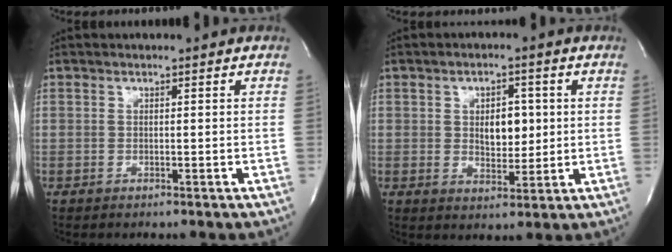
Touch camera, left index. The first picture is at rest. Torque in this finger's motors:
{"motor_torque": [0.12, 0.00, 0.09, 0.06]}